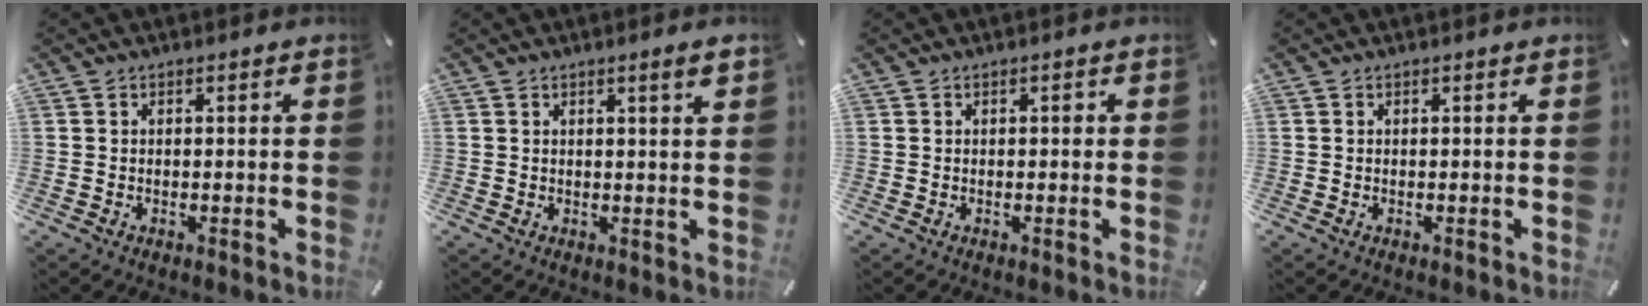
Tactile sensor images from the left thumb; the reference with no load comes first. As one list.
[{"total": 3.0, "force": [1.5, 0.3, 2.6], "torque": [-0.044, -0.003, 0.022]}, {"total": 1.0, "force": [0.0, 0.6, 0.7], "torque": [-0.015, 0.004, -0.002]}, {"total": 0.0}]